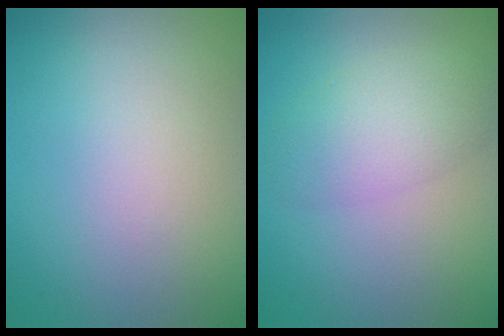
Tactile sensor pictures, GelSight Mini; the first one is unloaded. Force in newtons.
{"total": 4.2, "press": 4.2, "slide": 0.3}